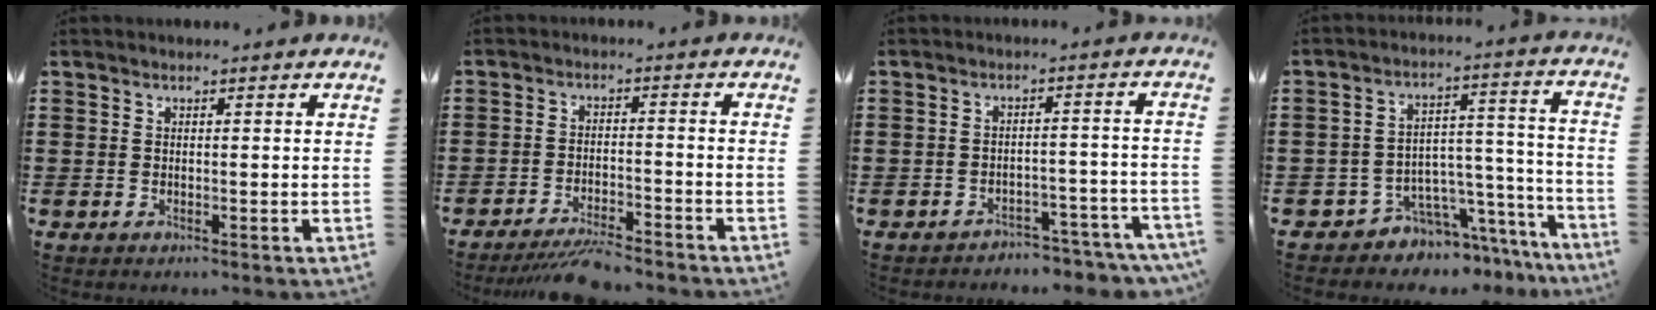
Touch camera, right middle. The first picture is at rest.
{"total": 5.0, "force": [-4.6, 0.2, 1.9], "torque": [-0.038, -0.007, -0.089]}
{"total": 3.3, "force": [-3.3, 0.3, 0.5], "torque": [-0.013, 0.003, -0.068]}
{"total": 5.5, "force": [-5.0, 2.4, 0.2], "torque": [-0.014, 0.002, -0.095]}